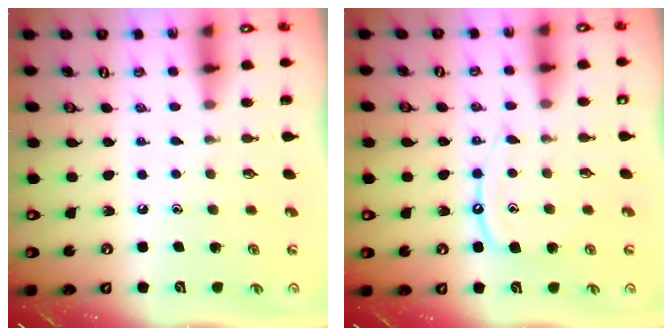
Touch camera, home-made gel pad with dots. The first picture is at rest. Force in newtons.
{"total": 9.1, "press": 9.1, "slide": 0.9}